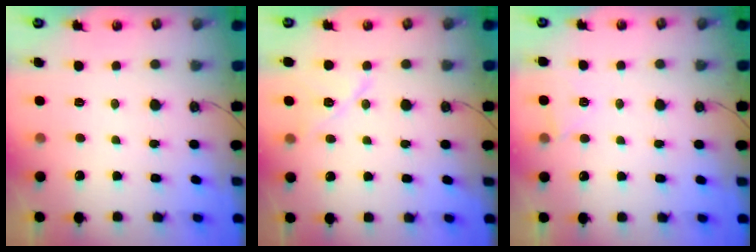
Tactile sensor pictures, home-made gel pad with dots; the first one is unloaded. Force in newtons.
{"total": 10.8, "press": 9.7, "slide": 4.8}
{"total": 3.7, "press": 3.1, "slide": 2.1}